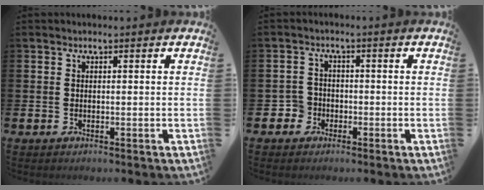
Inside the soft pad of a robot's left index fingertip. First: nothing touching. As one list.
[{"total": 2.9, "force": [-2.1, 2.0, -0.4], "torque": [-0.005, 0.006, -0.046]}]